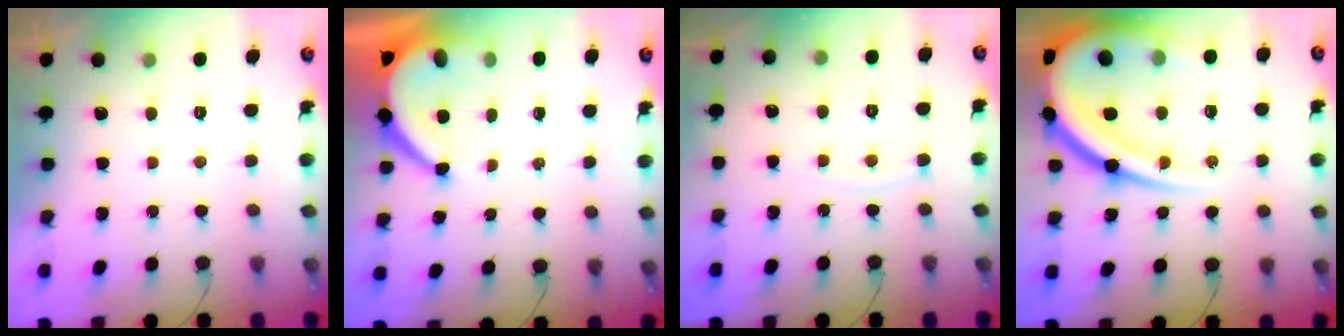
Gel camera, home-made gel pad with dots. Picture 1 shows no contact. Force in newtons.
{"total": 8.9, "press": 8.9, "slide": 0.9}
{"total": 5.4, "press": 5.3, "slide": 0.7}
{"total": 25.3, "press": 25.2, "slide": 2.7}